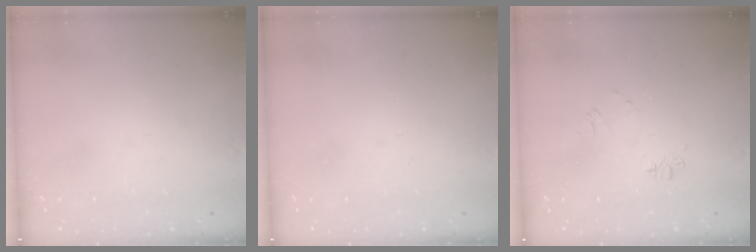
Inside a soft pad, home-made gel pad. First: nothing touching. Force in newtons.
{"total": 0.0}
{"total": 6.9, "press": 6.8, "slide": 0.8}